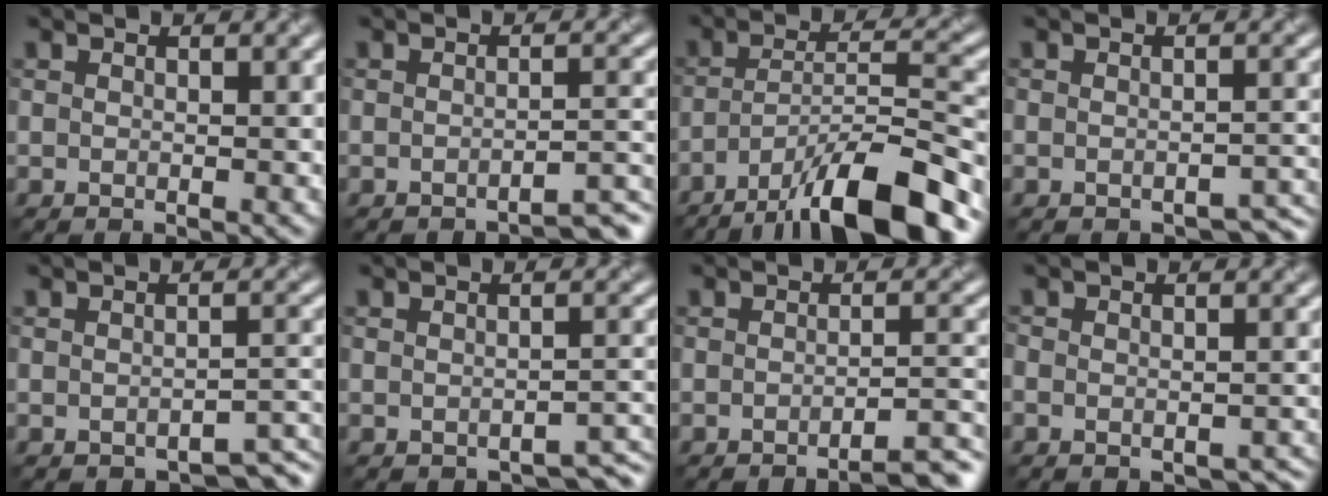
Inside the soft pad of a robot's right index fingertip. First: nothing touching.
{"total": 3.1, "force": [-2.8, 0.4, 1.3], "torque": [-0.007, 0.011, -0.042]}
{"total": 11.9, "force": [-8.1, 2.7, 8.3], "torque": [-0.132, 0.015, -0.139]}
{"total": 2.2, "force": [-1.8, 0.7, 0.9], "torque": [-0.008, 0.000, -0.019]}
{"total": 2.6, "force": [-2.2, 0.7, 1.3], "torque": [-0.013, 0.001, -0.028]}
{"total": 2.3, "force": [-1.8, 0.8, 1.1], "torque": [-0.011, 0.000, -0.022]}
{"total": 4.2, "force": [-3.2, 0.8, 2.5], "torque": [-0.019, 0.013, -0.050]}
{"total": 3.5, "force": [-2.6, 2.0, 1.2], "torque": [-0.008, 0.001, -0.029]}